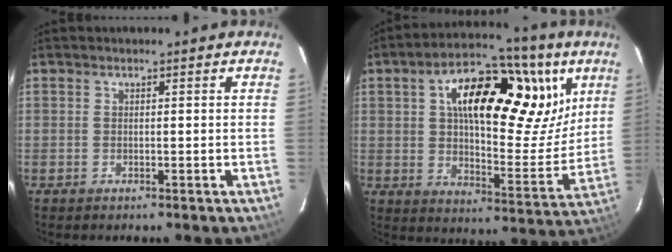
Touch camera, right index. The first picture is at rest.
{"total": 23.8, "force": [9.7, 11.2, 18.6], "torque": [-0.283, 0.020, 0.149]}